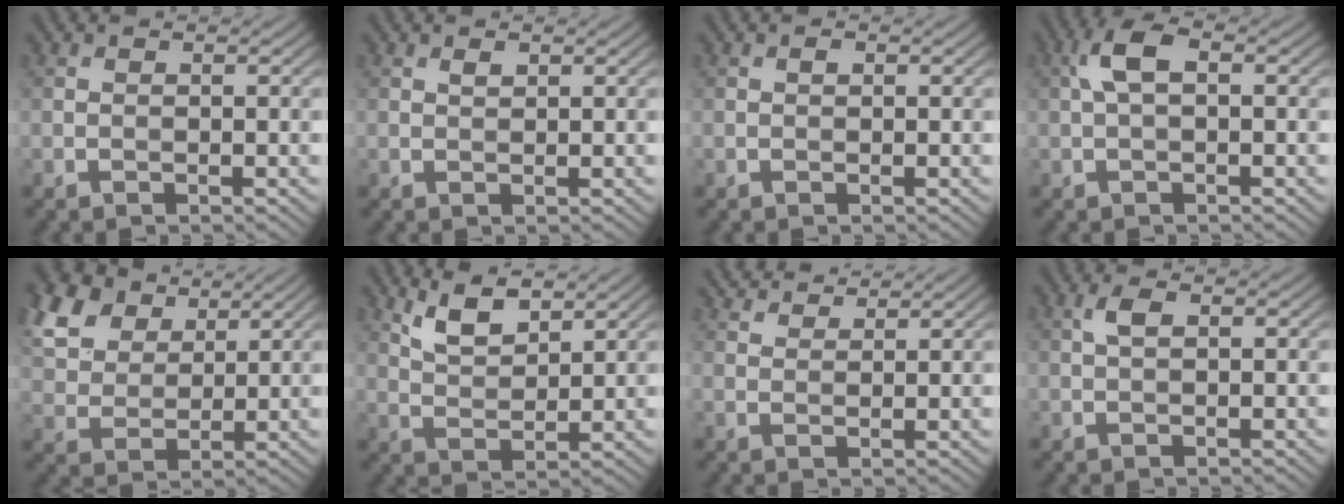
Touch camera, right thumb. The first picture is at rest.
{"total": 0.8, "force": [0.5, 0.3, 0.5], "torque": [-0.012, -0.001, 0.011]}
{"total": 0.6, "force": [0.2, 0.4, 0.4], "torque": [-0.003, -0.001, 0.001]}
{"total": 4.0, "force": [0.5, 1.7, 3.6], "torque": [-0.081, 0.015, 0.006]}
{"total": 10.9, "force": [6.3, 6.6, 5.9], "torque": [-0.175, 0.027, 0.117]}
{"total": 5.0, "force": [3.6, 1.7, 3.1], "torque": [-0.077, -0.001, 0.078]}
{"total": 3.6, "force": [3.3, 0.7, 1.2], "torque": [-0.033, 0.007, 0.065]}
{"total": 1.8, "force": [0.5, 0.8, 1.6], "torque": [-0.037, 0.007, 0.008]}